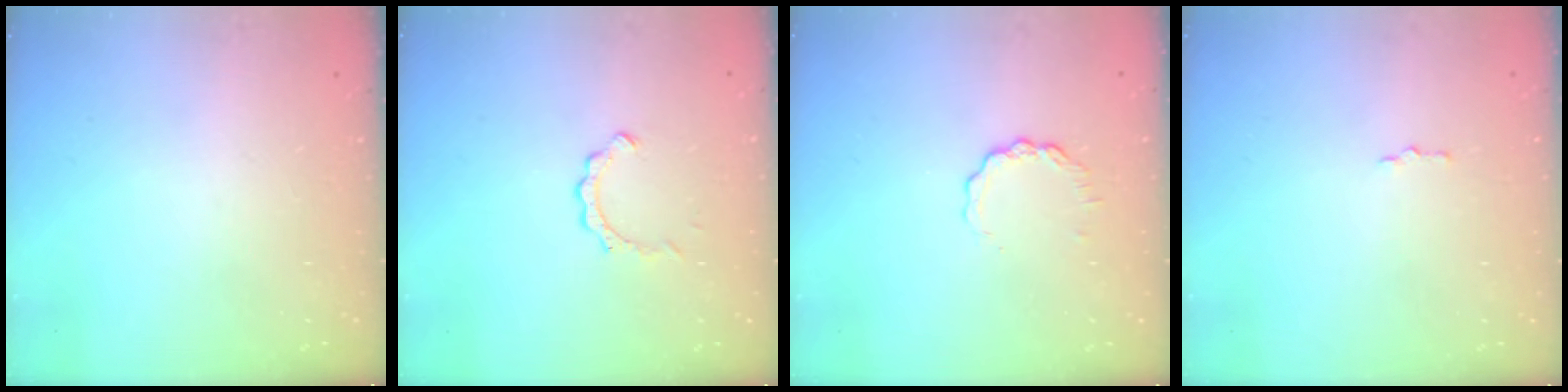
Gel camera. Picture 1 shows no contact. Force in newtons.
{"total": 2.1, "press": 2.1, "slide": 0.2}
{"total": 3.7, "press": 3.7, "slide": 0.4}
{"total": 1.5, "press": 1.5, "slide": 0.2}